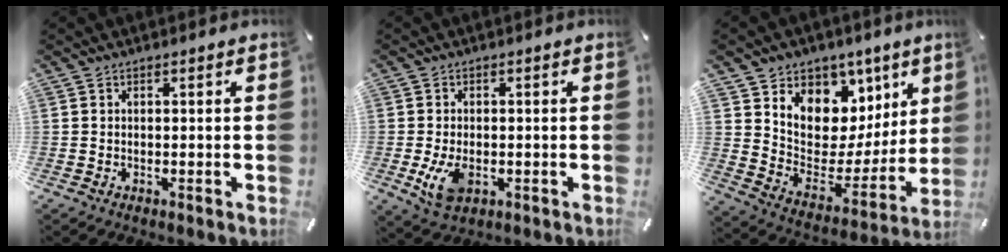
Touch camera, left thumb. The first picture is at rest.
{"total": 6.1, "force": [-1.3, 3.9, 4.5], "torque": [-0.099, -0.006, -0.026]}
{"total": 10.0, "force": [6.3, 7.7, 1.1], "torque": [-0.011, -0.094, 0.113]}